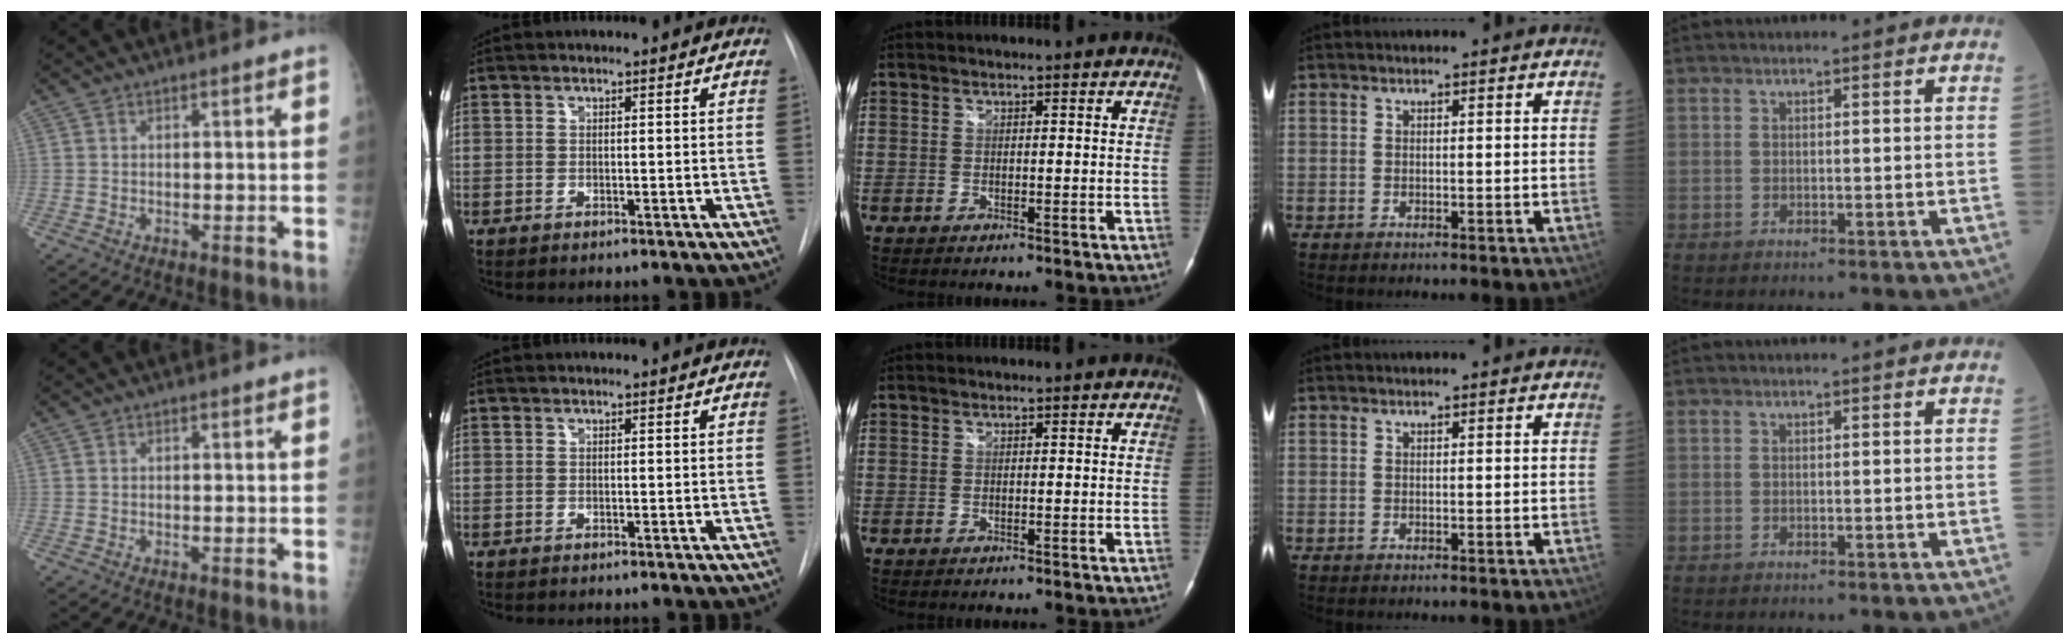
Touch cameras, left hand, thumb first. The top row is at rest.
{}